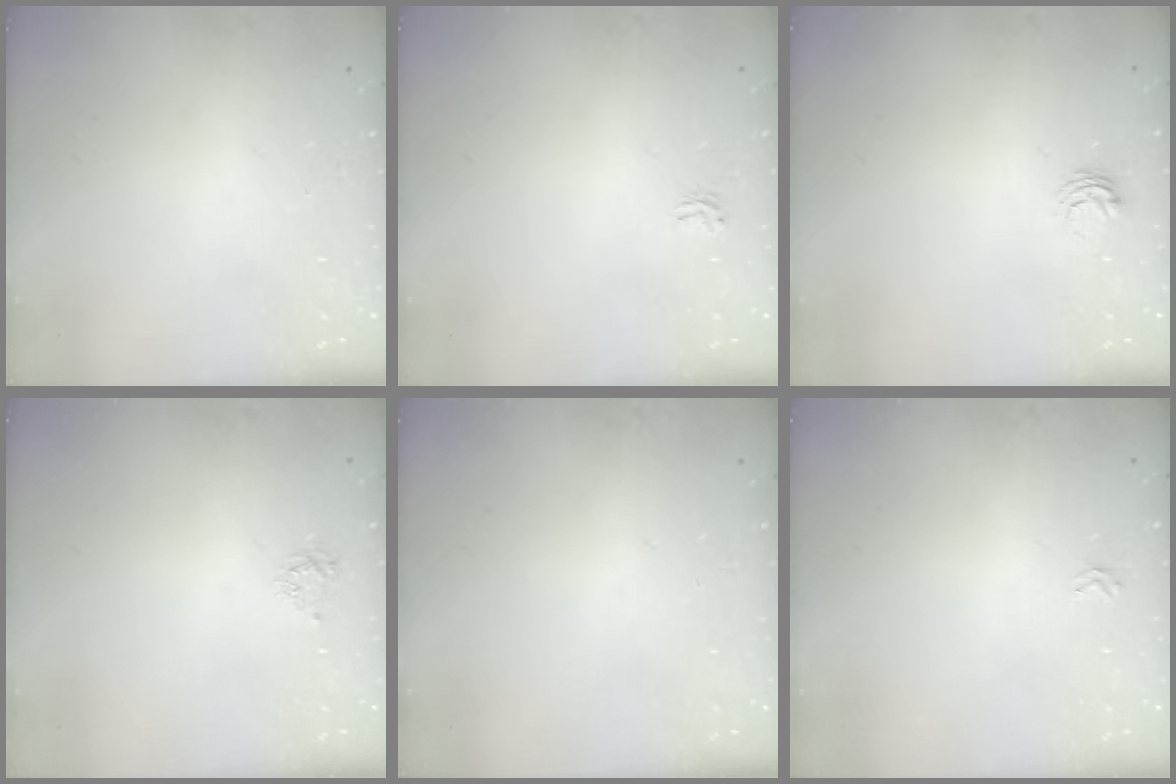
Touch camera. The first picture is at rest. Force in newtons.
{"total": 1.9, "press": 1.9, "slide": 0.1}
{"total": 4.4, "press": 4.3, "slide": 0.6}
{"total": 3.6, "press": 3.5, "slide": 0.5}
{"total": 0.0}
{"total": 1.6, "press": 1.6, "slide": 0.2}